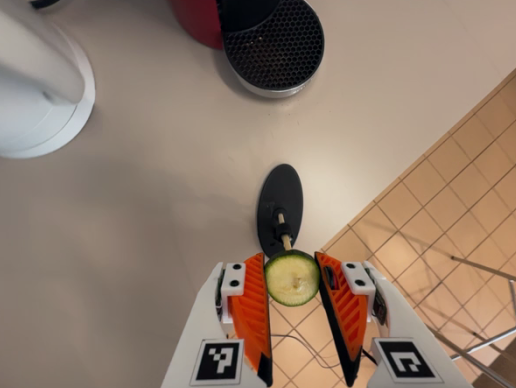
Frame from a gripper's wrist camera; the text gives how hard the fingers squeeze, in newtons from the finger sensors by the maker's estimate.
{"total": 8.4, "left": 8.2, "right": 8.6}